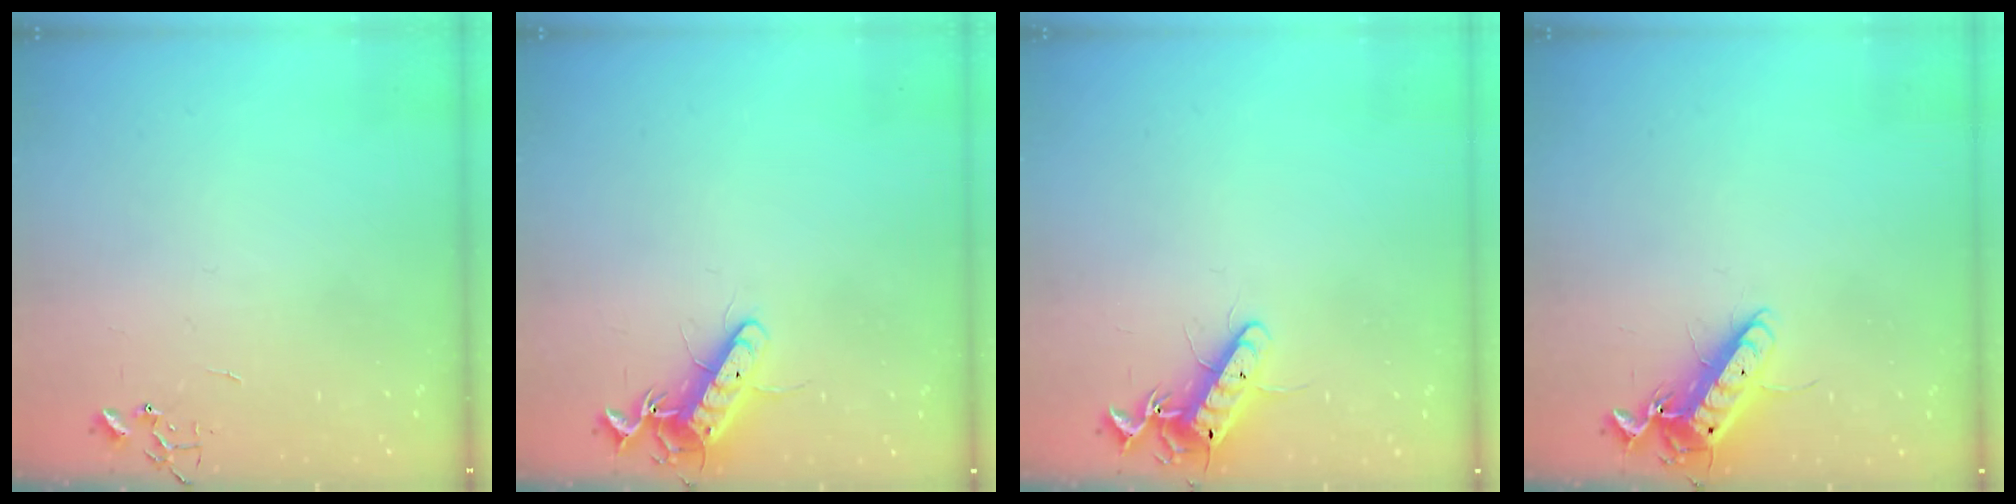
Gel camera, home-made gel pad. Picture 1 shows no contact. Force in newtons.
{"total": 12.5, "press": 12.4, "slide": 1.0}
{"total": 12.8, "press": 12.8, "slide": 0.6}
{"total": 13.0, "press": 12.9, "slide": 1.9}